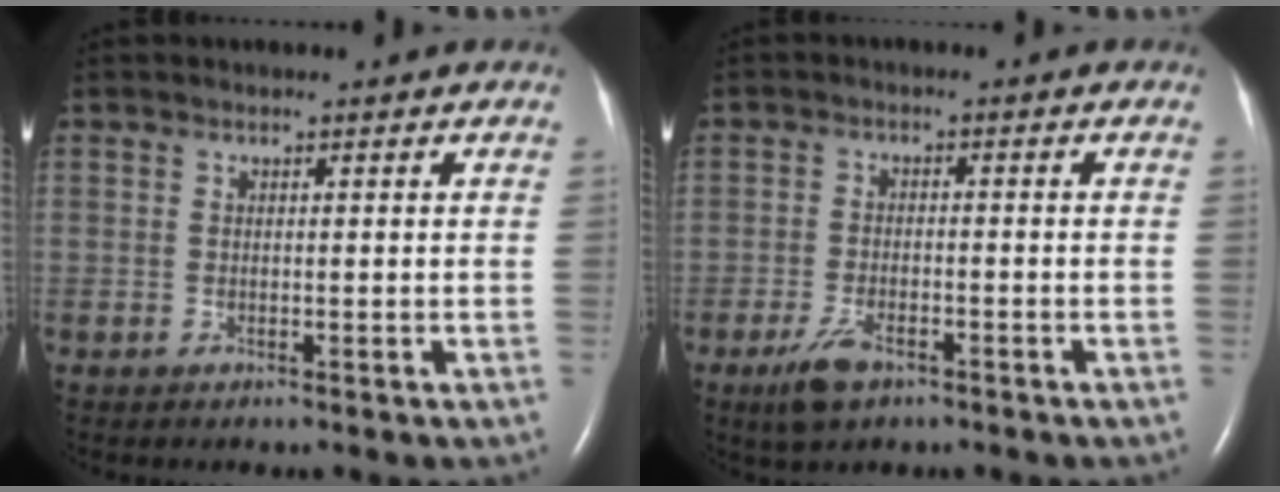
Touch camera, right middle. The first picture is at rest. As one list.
[{"total": 4.6, "force": [-3.0, 1.8, 3.1], "torque": [-0.071, -0.006, -0.051]}]